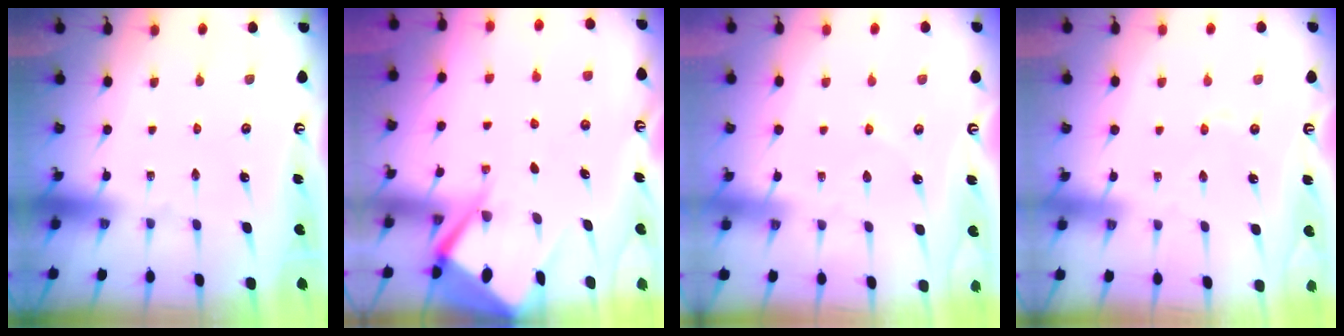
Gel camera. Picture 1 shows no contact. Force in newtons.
{"total": 8.3, "press": 8.2, "slide": 0.9}
{"total": 2.5, "press": 2.5, "slide": 0.3}
{"total": 2.0, "press": 2.0, "slide": 0.3}